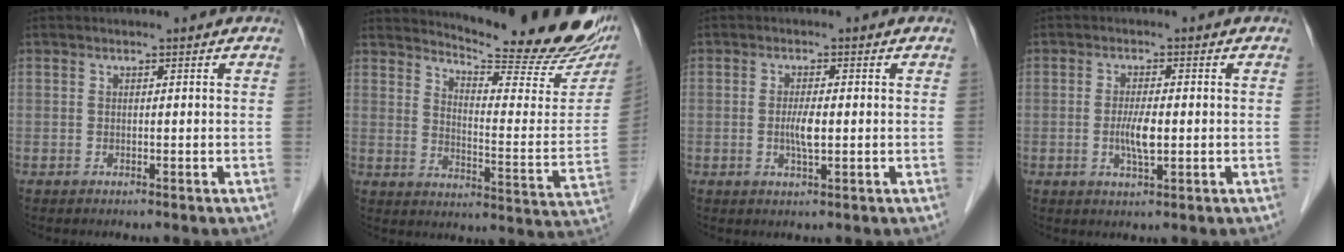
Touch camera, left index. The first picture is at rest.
{"total": 21.3, "force": [19.2, 2.7, 8.8], "torque": [-0.126, -0.085, 0.238]}
{"total": 2.8, "force": [-0.2, 0.4, 2.8], "torque": [-0.058, -0.003, -0.003]}
{"total": 3.7, "force": [-0.5, 0.7, 3.6], "torque": [-0.074, -0.004, -0.007]}